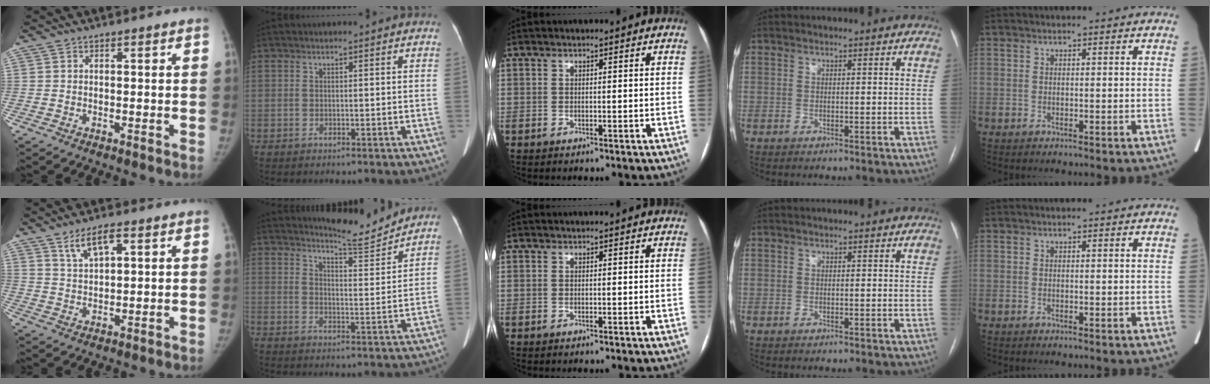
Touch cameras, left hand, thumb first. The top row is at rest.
{"thumb": {"total": 5.6, "force": [3.0, 2.1, 4.3], "torque": [-0.073, -0.007, 0.060]}, "index": {"total": 6.4, "force": [6.3, -0.6, 0.3], "torque": [-0.019, -0.026, 0.096]}}